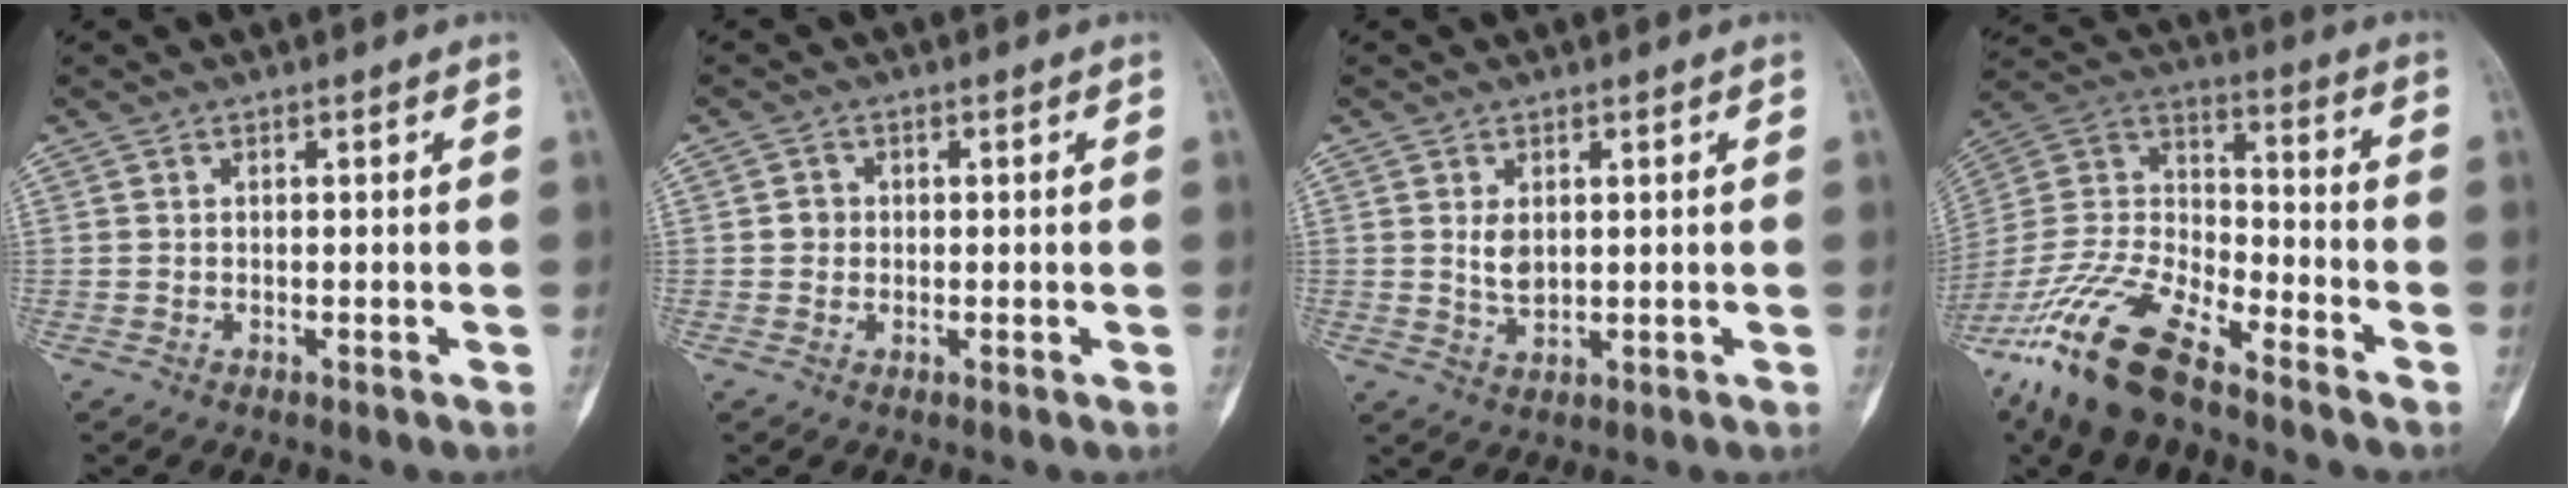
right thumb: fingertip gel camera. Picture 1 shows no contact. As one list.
[{"total": 1.8, "force": [0.0, 1.7, 0.5], "torque": [0.001, 0.005, -0.002]}, {"total": 3.3, "force": [0.8, 2.0, 2.5], "torque": [-0.037, -0.011, 0.021]}, {"total": 20.0, "force": [-14.2, 6.7, 12.3], "torque": [-0.266, 0.047, -0.273]}]